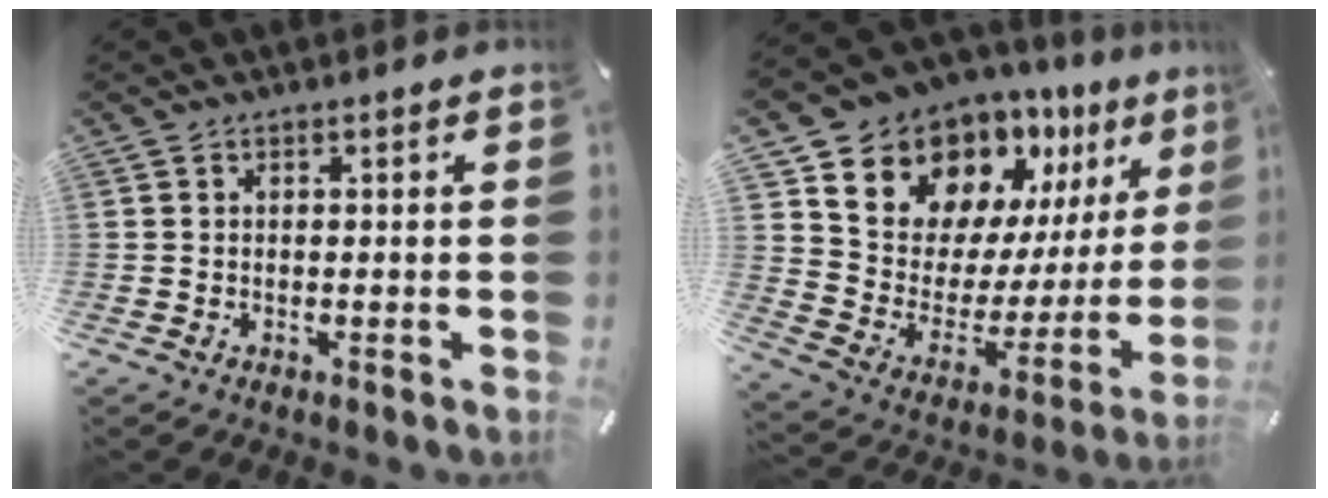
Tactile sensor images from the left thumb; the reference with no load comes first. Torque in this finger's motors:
{"motor_torque": [2.53, 2.48, 1.36, -1.41, 0.18]}